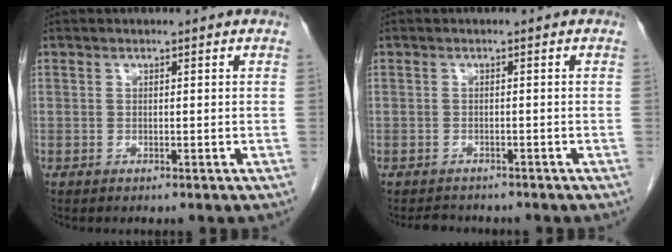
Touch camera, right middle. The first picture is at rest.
{"total": 2.7, "force": [-2.5, 0.9, 0.3], "torque": [-0.010, -0.007, -0.036]}